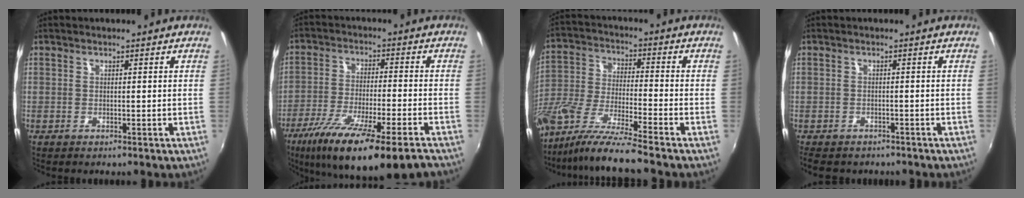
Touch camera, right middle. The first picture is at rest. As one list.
[{"total": 17.5, "force": [-12.3, 1.7, 12.2], "torque": [-0.229, -0.057, -0.206]}, {"total": 14.1, "force": [-11.7, -0.7, 7.9], "torque": [-0.163, -0.030, -0.224]}, {"total": 6.6, "force": [-5.4, 2.6, 2.8], "torque": [-0.069, -0.033, -0.075]}]